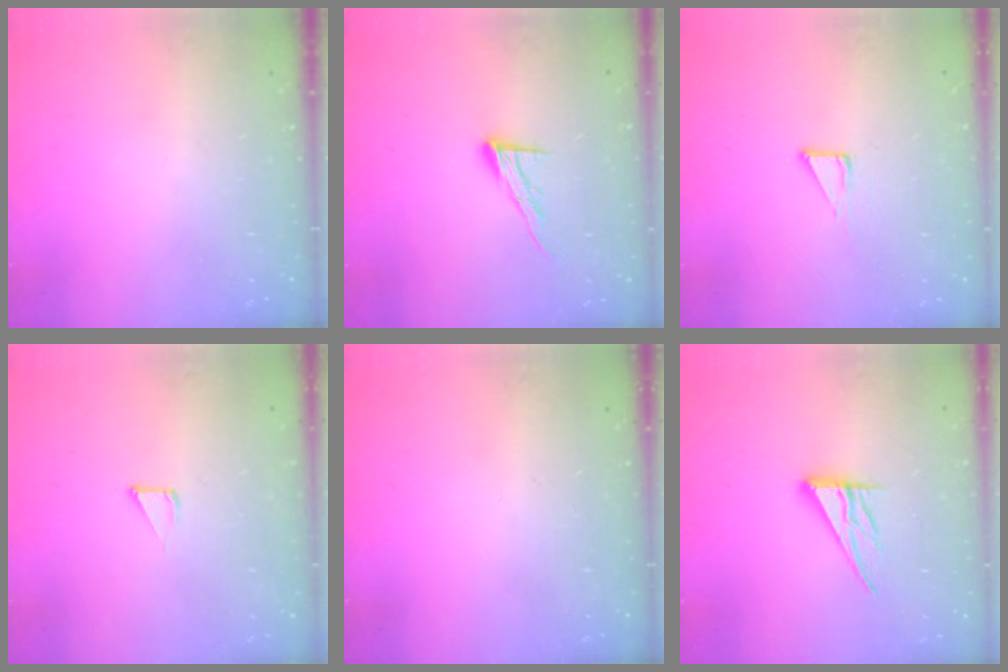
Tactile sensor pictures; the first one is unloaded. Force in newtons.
{"total": 9.8, "press": 9.8, "slide": 0.6}
{"total": 5.1, "press": 5.0, "slide": 0.4}
{"total": 2.9, "press": 2.9, "slide": 0.3}
{"total": 0.0}
{"total": 11.6, "press": 11.5, "slide": 1.0}